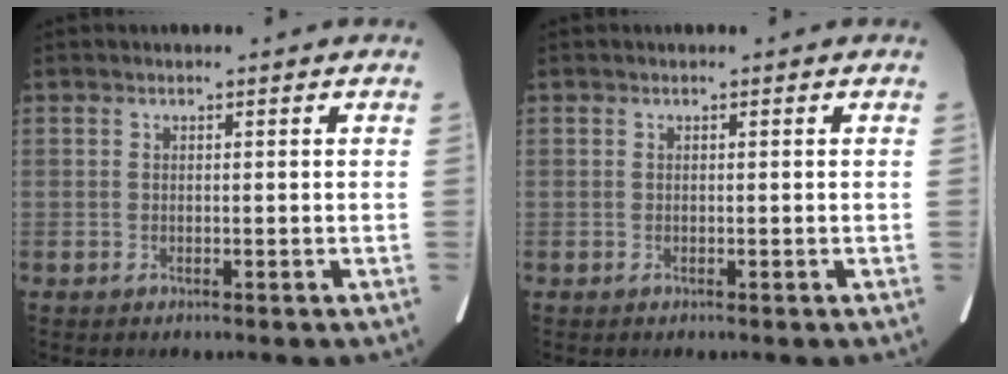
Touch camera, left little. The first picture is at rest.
{"total": 0.0}